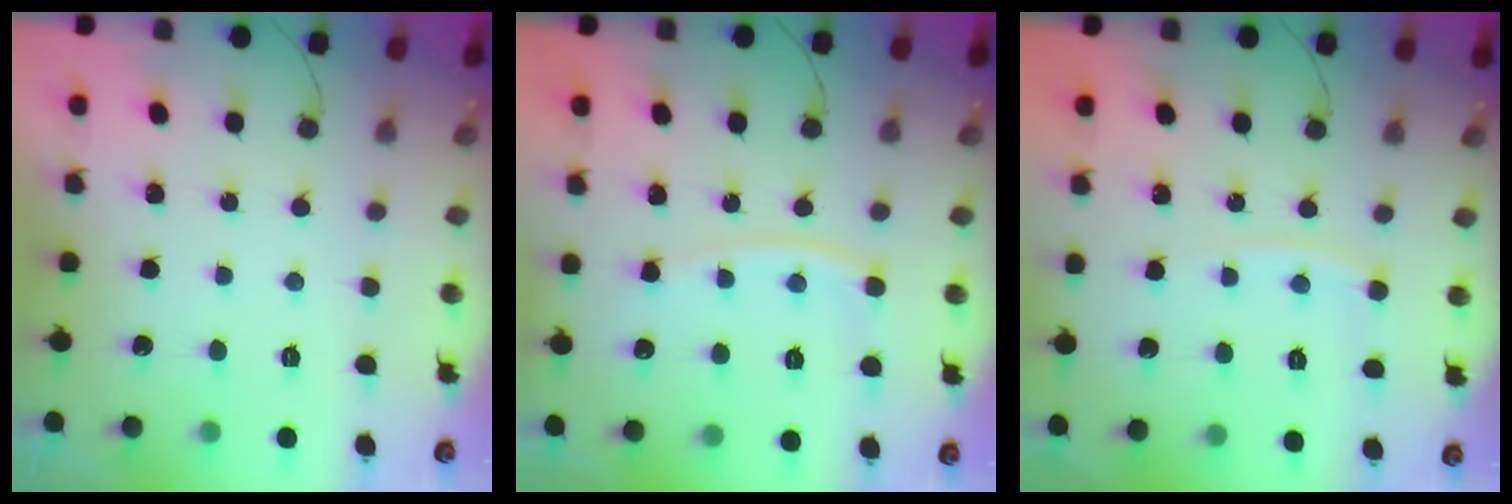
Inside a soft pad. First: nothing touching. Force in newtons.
{"total": 9.1, "press": 9.1, "slide": 0.8}
{"total": 3.7, "press": 3.7, "slide": 0.4}